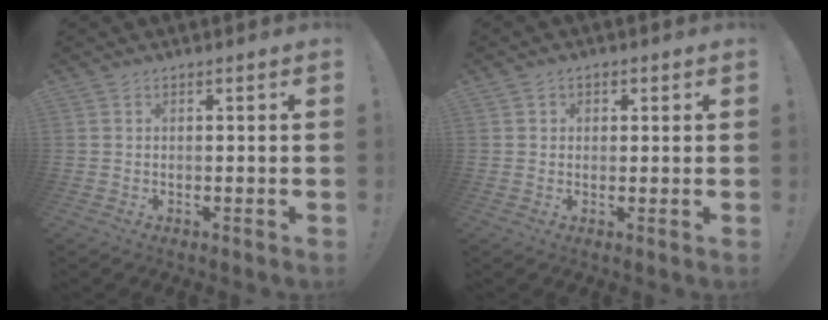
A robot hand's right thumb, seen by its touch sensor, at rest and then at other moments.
{"total": 1.9, "force": [0.2, 1.8, 0.4], "torque": [0.000, 0.002, 0.002]}